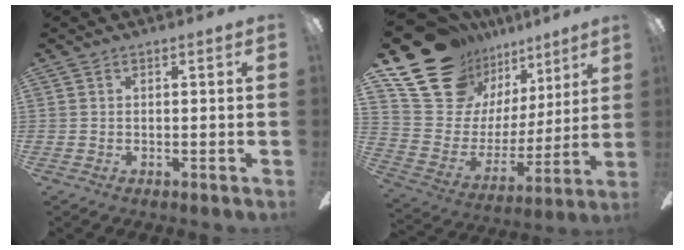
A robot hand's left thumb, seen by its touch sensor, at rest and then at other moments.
{"total": 22.6, "force": [15.4, 13.8, 9.2], "torque": [-0.167, -0.100, 0.303]}